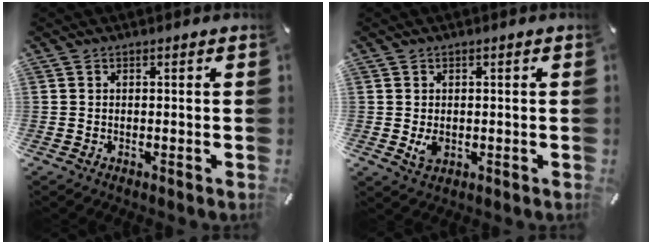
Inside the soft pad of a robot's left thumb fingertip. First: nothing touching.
{"total": 3.2, "force": [-0.2, 2.5, 2.0], "torque": [-0.040, -0.005, -0.007]}